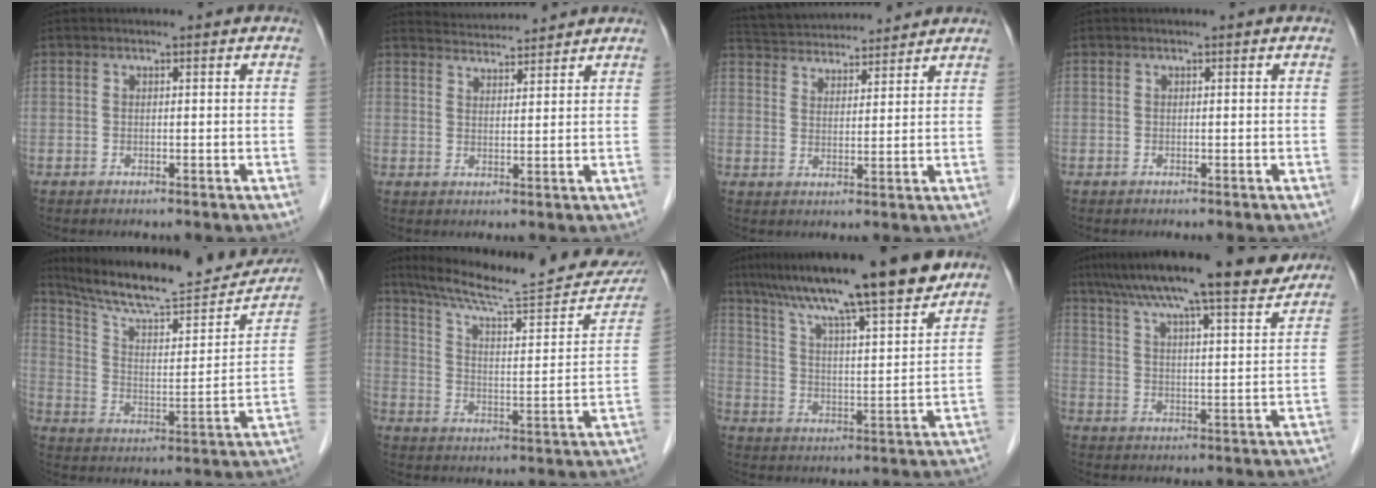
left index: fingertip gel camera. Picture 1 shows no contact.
{"total": 5.6, "force": [5.6, 0.2, 0.3], "torque": [-0.015, 0.024, 0.088]}
{"total": 13.7, "force": [12.9, 2.6, 3.6], "torque": [-0.068, 0.038, 0.206]}
{"total": 0.0}
{"total": 23.0, "force": [20.7, 3.3, 9.5], "torque": [-0.149, -0.016, 0.304]}
{"total": 24.9, "force": [22.1, 3.8, 11.0], "torque": [-0.168, -0.021, 0.301]}
{"total": 18.8, "force": [14.7, 1.0, 11.6], "torque": [-0.183, 0.013, 0.233]}
{"total": 17.9, "force": [15.1, 1.4, 9.6], "torque": [-0.152, 0.014, 0.217]}